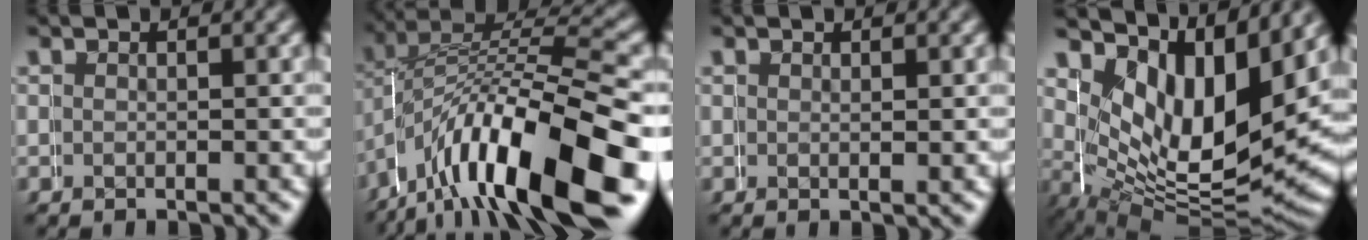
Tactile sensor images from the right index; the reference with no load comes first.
{"total": 11.8, "force": [-3.6, 5.7, 9.7], "torque": [-0.174, -0.025, -0.040]}
{"total": 0.9, "force": [0.4, 0.0, 0.8], "torque": [-0.013, -0.002, 0.009]}
{"total": 12.0, "force": [2.4, 6.7, 9.7], "torque": [-0.177, -0.044, 0.061]}